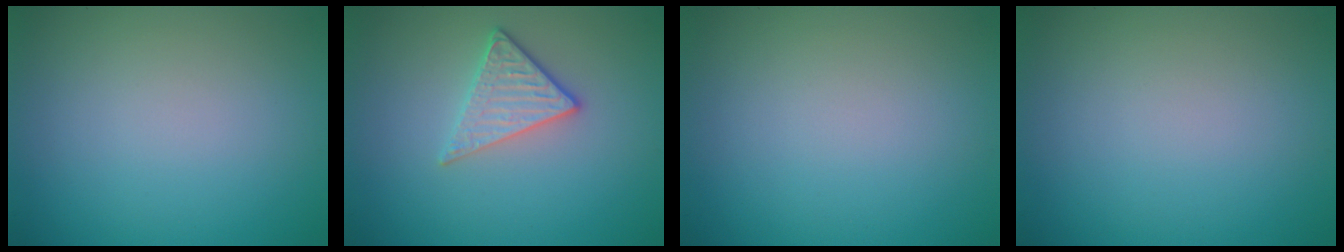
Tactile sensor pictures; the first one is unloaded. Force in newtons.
{"total": 2.9, "press": 2.6, "slide": 1.3}
{"total": 0.0}
{"total": 0.0}